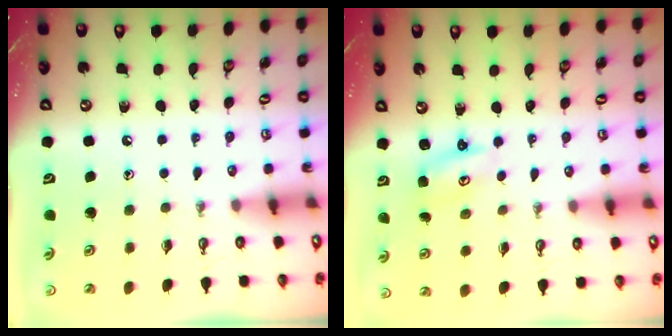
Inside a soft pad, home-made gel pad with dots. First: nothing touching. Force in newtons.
{"total": 2.6, "press": 2.6, "slide": 0.3}